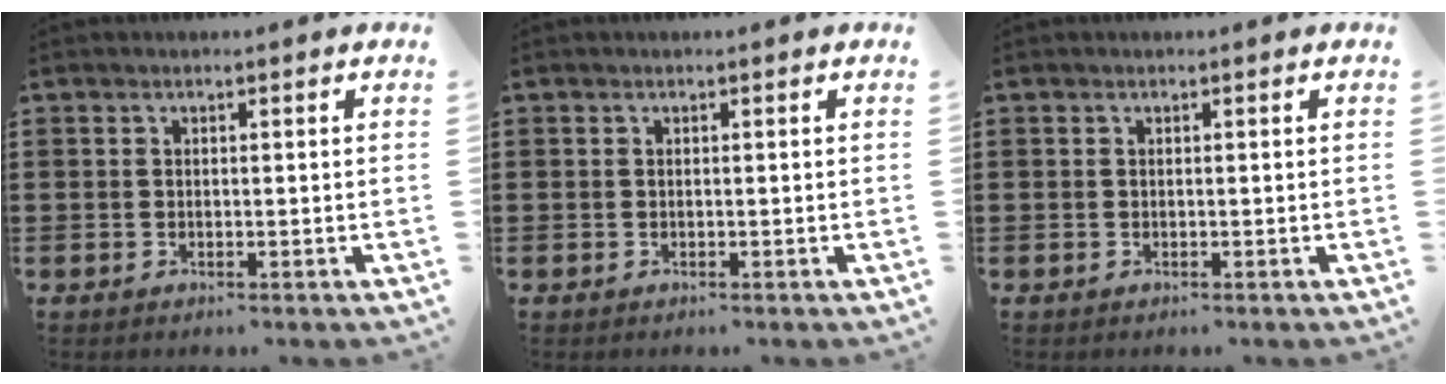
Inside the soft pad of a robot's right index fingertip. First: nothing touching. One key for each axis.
{"total": 0.0}
{"total": 0.0}